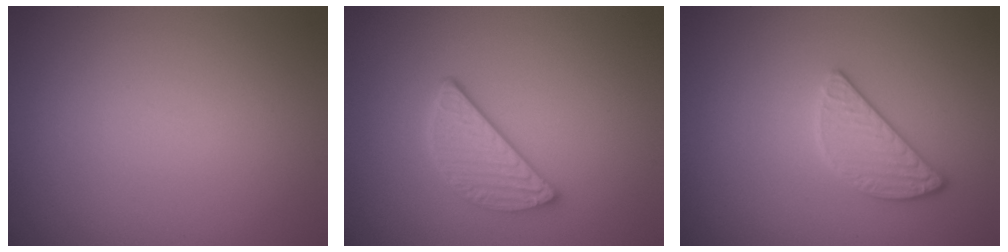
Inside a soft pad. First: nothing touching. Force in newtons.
{"total": 3.4, "press": 2.7, "slide": 2.0}
{"total": 2.5, "press": 2.3, "slide": 0.8}